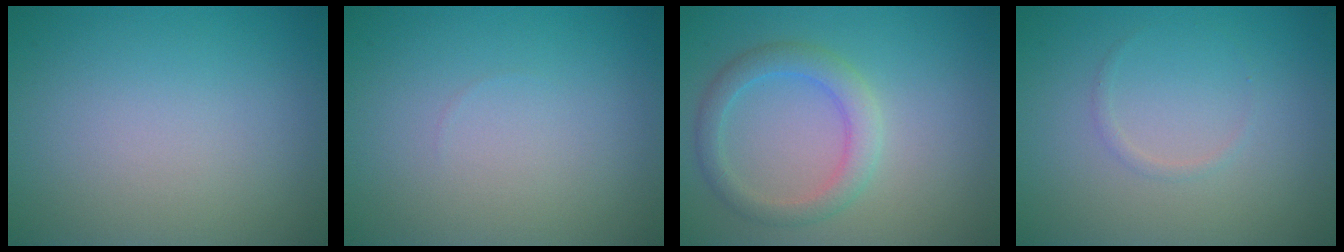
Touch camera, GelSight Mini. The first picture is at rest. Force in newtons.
{"total": 0.0}
{"total": 3.0, "press": 3.0, "slide": 0.2}
{"total": 0.6, "press": 0.6, "slide": 0.0}